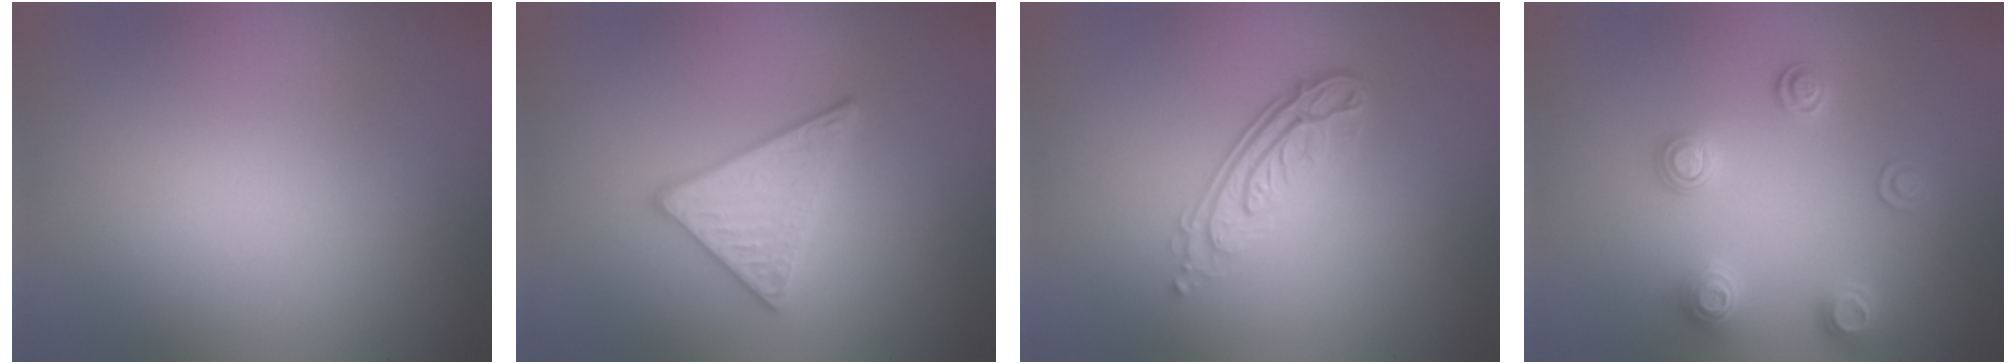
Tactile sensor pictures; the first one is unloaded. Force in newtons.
{"total": 3.6, "press": 3.0, "slide": 2.0}
{"total": 4.5, "press": 3.1, "slide": 3.2}
{"total": 2.6, "press": 2.6, "slide": 0.2}